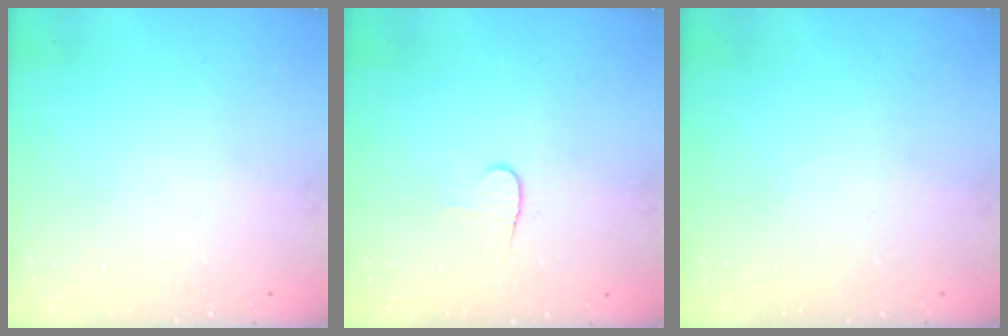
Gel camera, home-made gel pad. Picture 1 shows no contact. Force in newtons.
{"total": 4.5, "press": 4.5, "slide": 0.5}
{"total": 0.0}